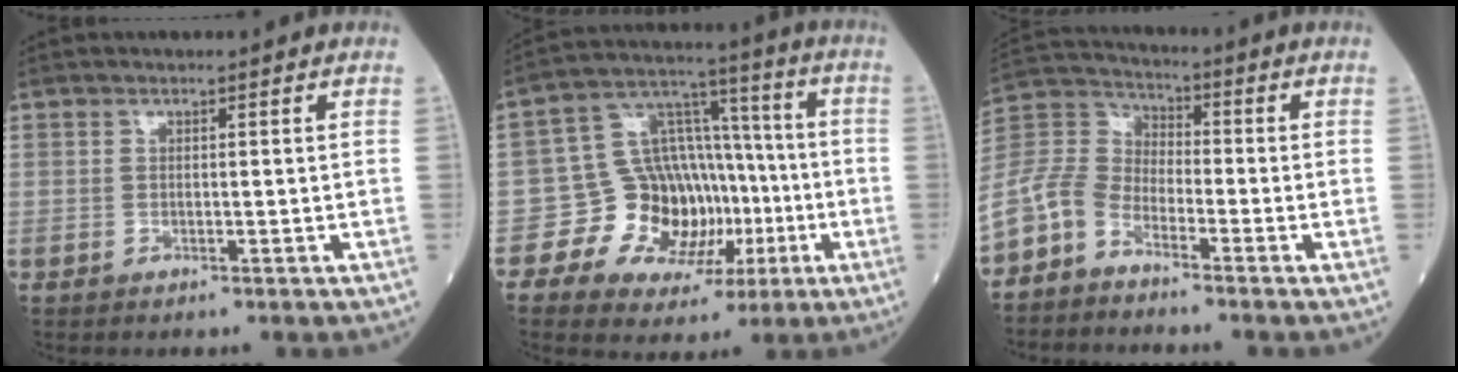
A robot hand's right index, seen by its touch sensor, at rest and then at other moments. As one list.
[{"total": 13.6, "force": [-3.4, 10.1, 8.4], "torque": [-0.135, 0.032, -0.045]}, {"total": 8.9, "force": [-6.5, 4.9, 3.6], "torque": [-0.090, 0.025, -0.142]}]